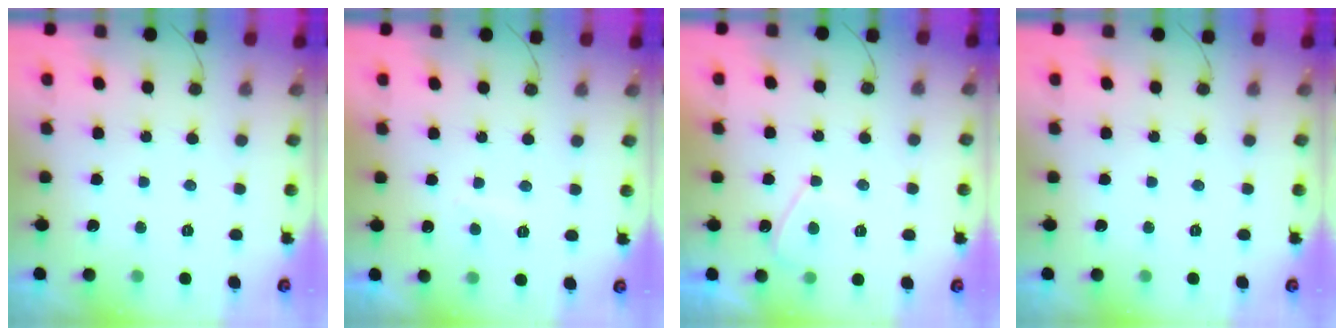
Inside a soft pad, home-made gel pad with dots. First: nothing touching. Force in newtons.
{"total": 1.8, "press": 1.6, "slide": 0.6}
{"total": 2.8, "press": 2.7, "slide": 0.5}
{"total": 0.0}